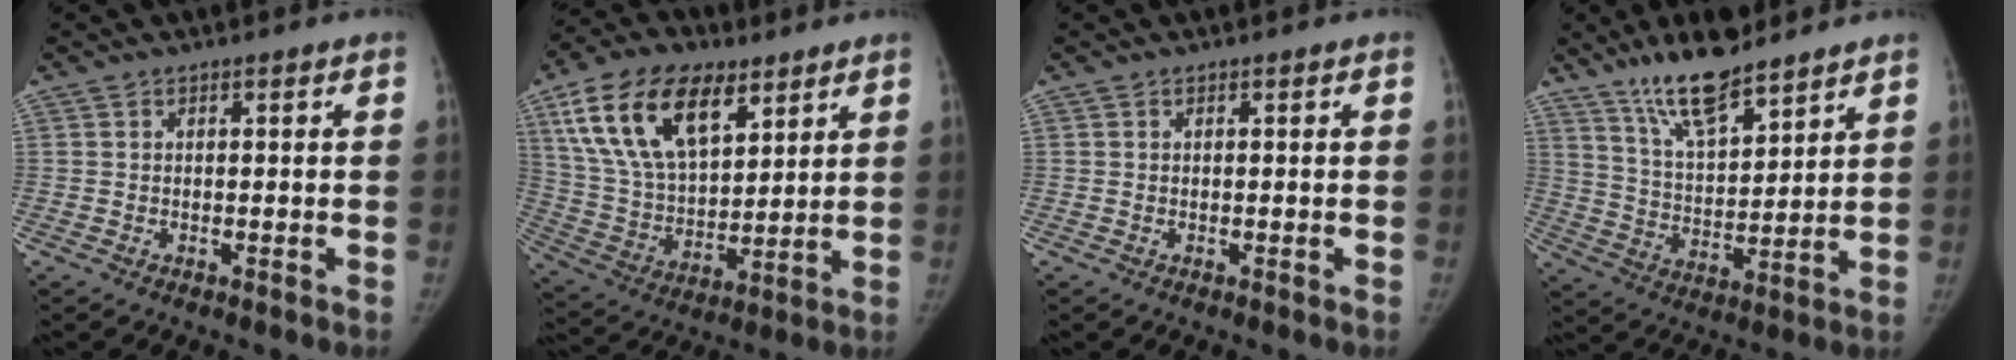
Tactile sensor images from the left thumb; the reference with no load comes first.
{"total": 20.6, "force": [10.3, 10.9, 14.1], "torque": [-0.236, -0.029, 0.193]}
{"total": 0.0}
{"total": 13.1, "force": [10.1, 3.7, 7.5], "torque": [-0.108, -0.059, 0.186]}